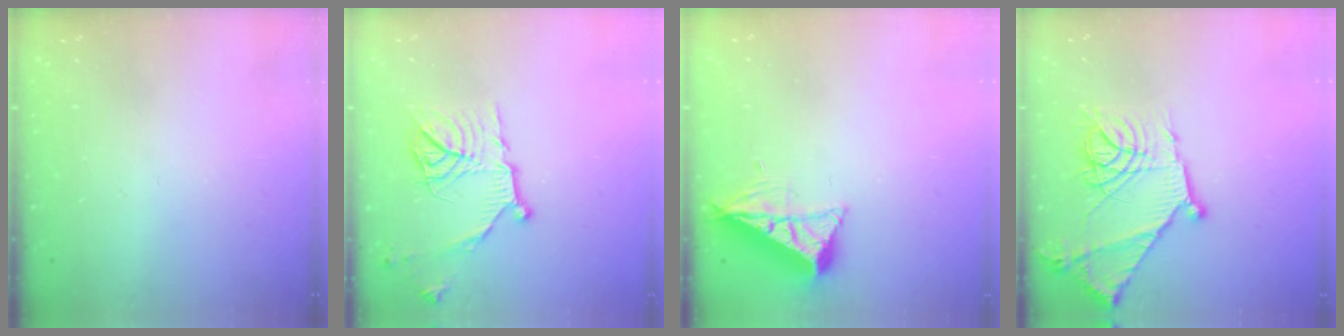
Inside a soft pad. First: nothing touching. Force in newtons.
{"total": 14.7, "press": 14.7, "slide": 0.2}
{"total": 7.7, "press": 7.6, "slide": 0.8}
{"total": 16.5, "press": 16.4, "slide": 1.1}